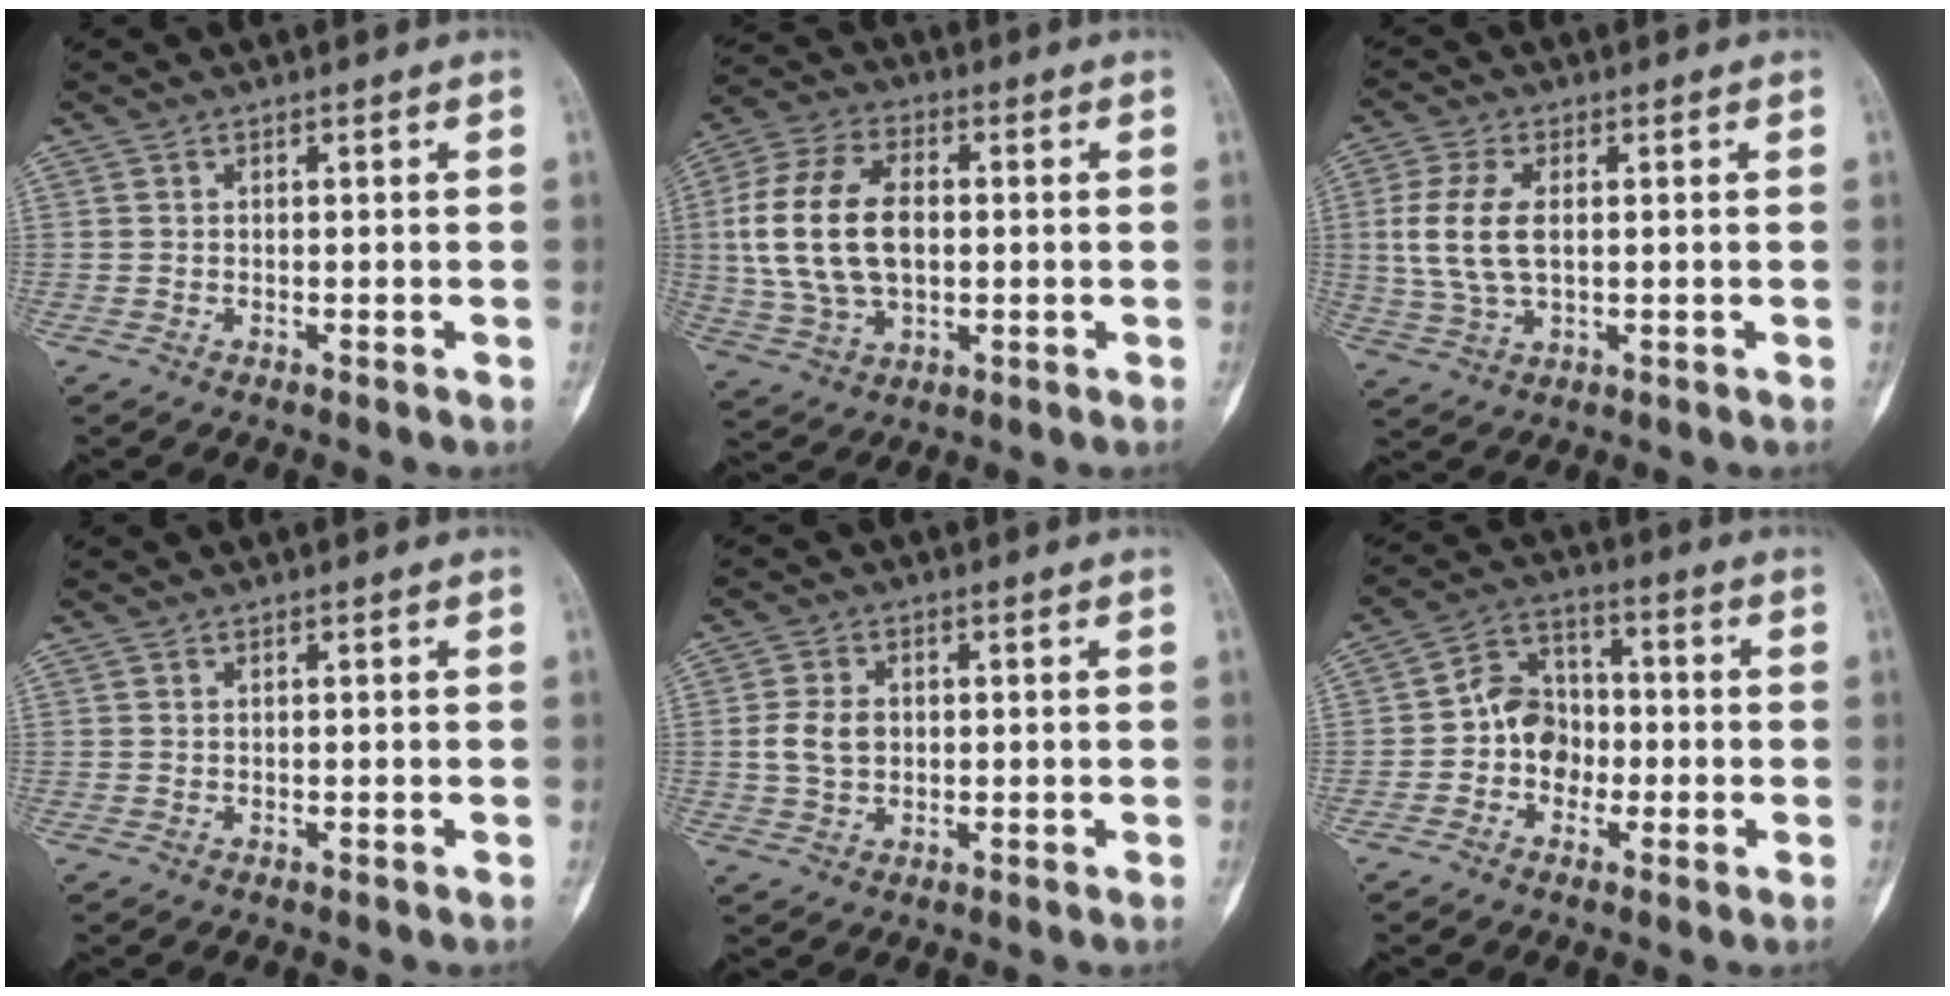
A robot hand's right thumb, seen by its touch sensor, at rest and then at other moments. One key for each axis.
{"total": 16.9, "fx": 0.8, "fy": 10.6, "fz": 13.2, "tx": -0.255, "ty": 0.014, "tz": 0.016}
{"total": 9.7, "fx": 0.9, "fy": 5.3, "fz": 8.1, "tx": -0.179, "ty": 0.001, "tz": 0.021}
{"total": 0.0}
{"total": 5.3, "fx": 0.3, "fy": 4.0, "fz": 3.5, "tx": -0.060, "ty": 0.004, "tz": 0.006}
{"total": 8.6, "fx": -1.5, "fy": 7.1, "fz": 4.5, "tx": -0.038, "ty": 0.033, "tz": -0.042}